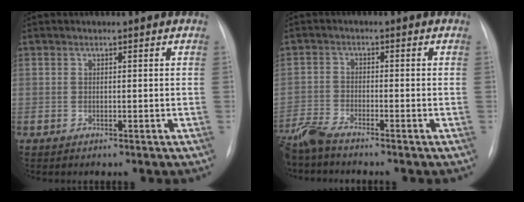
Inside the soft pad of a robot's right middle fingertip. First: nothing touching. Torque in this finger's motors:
{"motor_torque": [1.09, -1.04, 0.53, 0.15]}